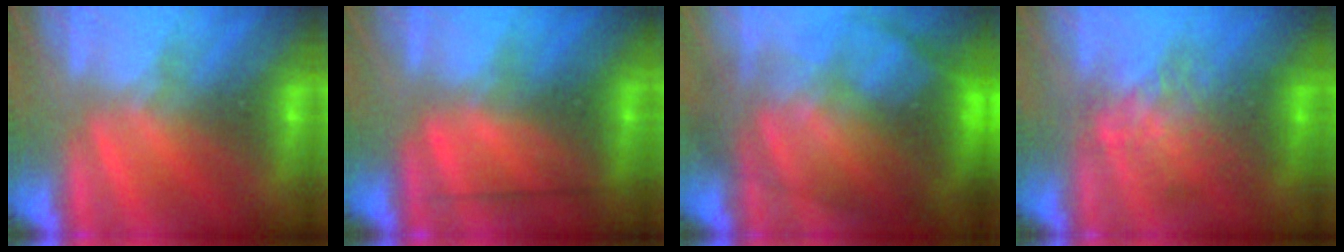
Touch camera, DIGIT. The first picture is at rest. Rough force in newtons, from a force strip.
{"total": 2.6}
{"total": 7.6}
{"total": 2.2}